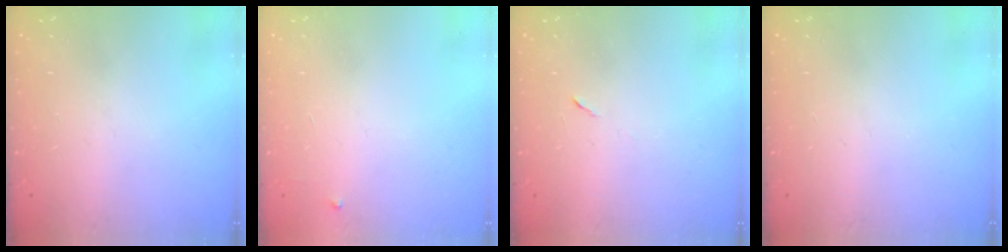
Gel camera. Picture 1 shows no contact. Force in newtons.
{"total": 2.6, "press": 2.6, "slide": 0.4}
{"total": 5.2, "press": 4.8, "slide": 2.1}
{"total": 0.0}